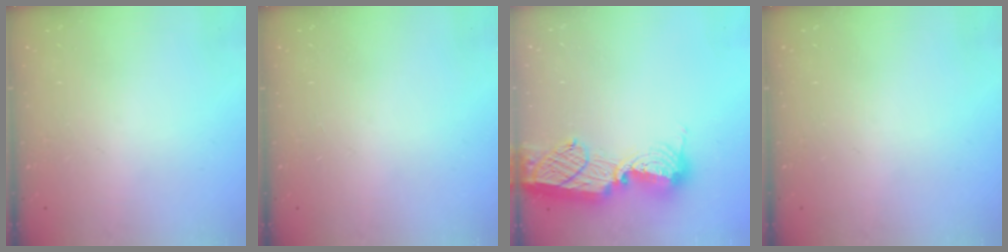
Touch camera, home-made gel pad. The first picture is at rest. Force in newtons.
{"total": 0.0}
{"total": 15.2, "press": 15.1, "slide": 1.3}
{"total": 0.0}